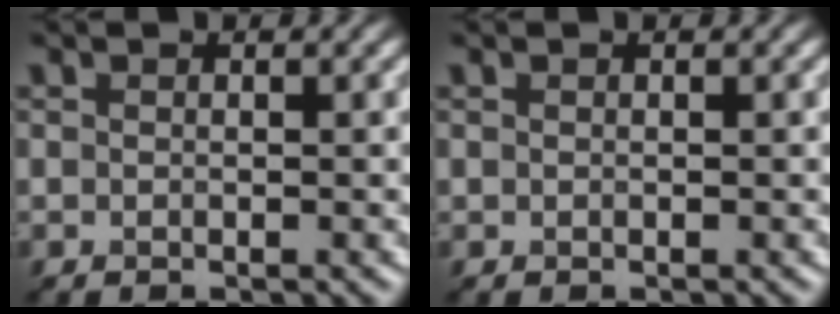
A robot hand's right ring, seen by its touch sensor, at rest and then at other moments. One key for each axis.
{"total": 0.0}